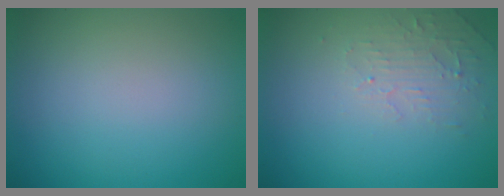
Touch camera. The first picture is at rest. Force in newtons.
{"total": 2.4, "press": 2.3, "slide": 0.5}